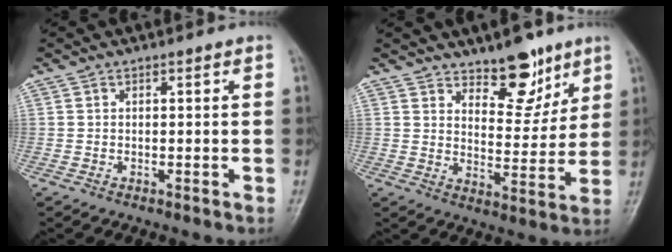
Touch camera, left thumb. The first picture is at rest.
{"total": 9.8, "force": [6.8, 4.6, 5.3], "torque": [-0.042, -0.052, 0.109]}